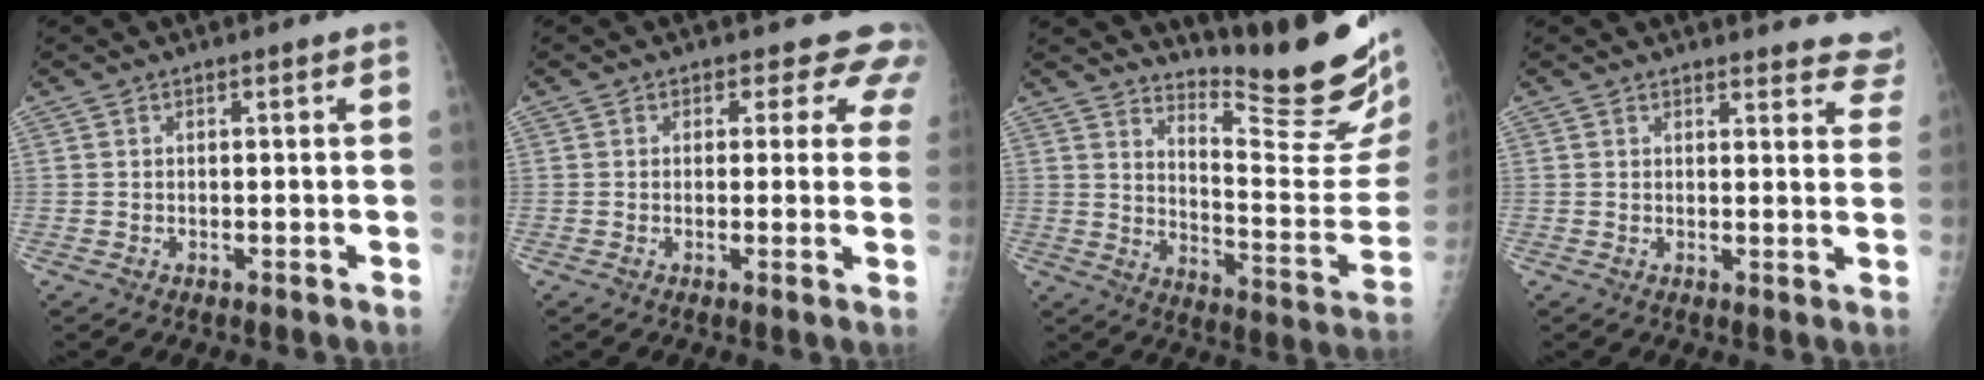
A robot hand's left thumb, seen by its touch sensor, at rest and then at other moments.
{"total": 6.2, "force": [4.8, 3.8, 1.1], "torque": [0.033, -0.018, 0.030]}
{"total": 21.2, "force": [17.7, 2.5, 11.4], "torque": [-0.139, -0.177, 0.245]}
{"total": 9.7, "force": [9.2, 2.6, 1.2], "torque": [0.035, -0.053, 0.071]}